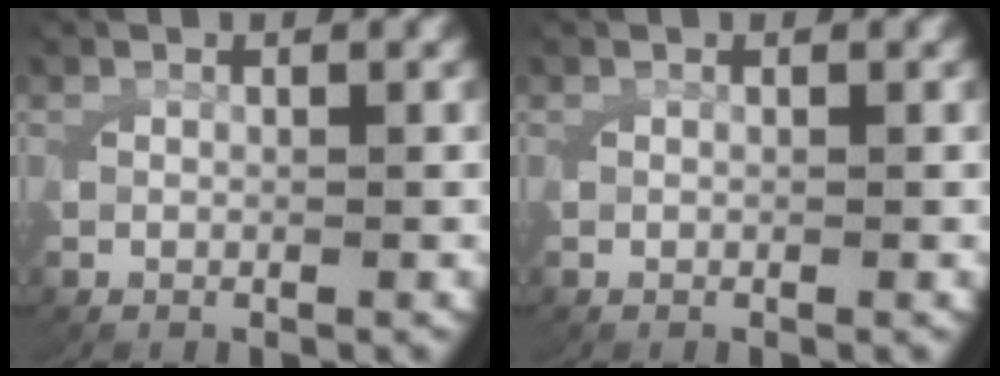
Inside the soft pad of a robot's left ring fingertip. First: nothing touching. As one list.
[{"total": 0.0}]